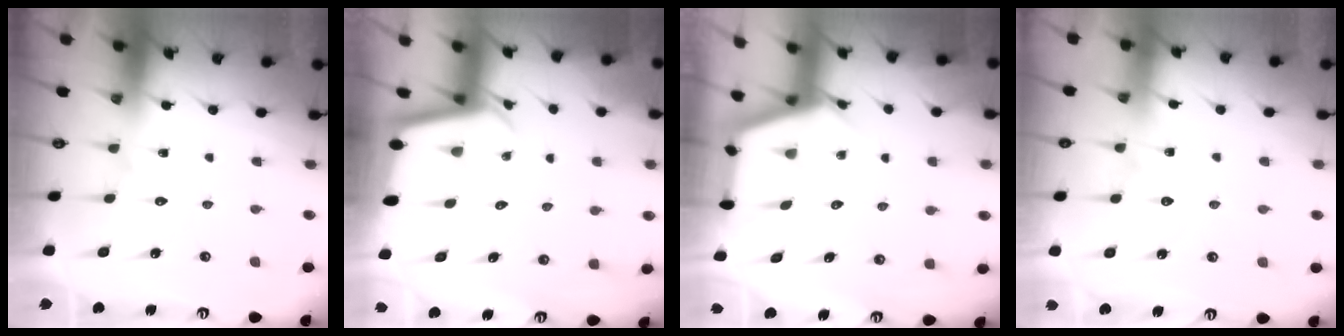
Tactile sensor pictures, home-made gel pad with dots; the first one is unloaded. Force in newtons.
{"total": 2.2, "press": 2.2, "slide": 0.1}
{"total": 2.6, "press": 2.5, "slide": 0.3}
{"total": 3.1, "press": 3.1, "slide": 0.4}